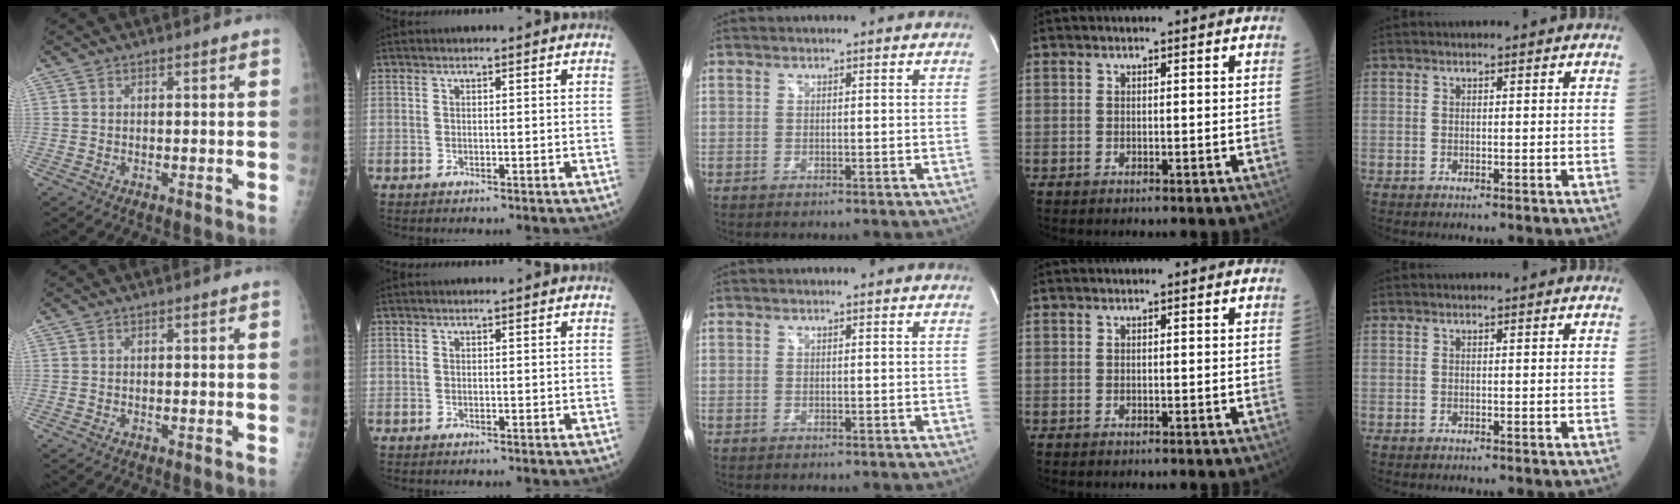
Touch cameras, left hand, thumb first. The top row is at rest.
{}